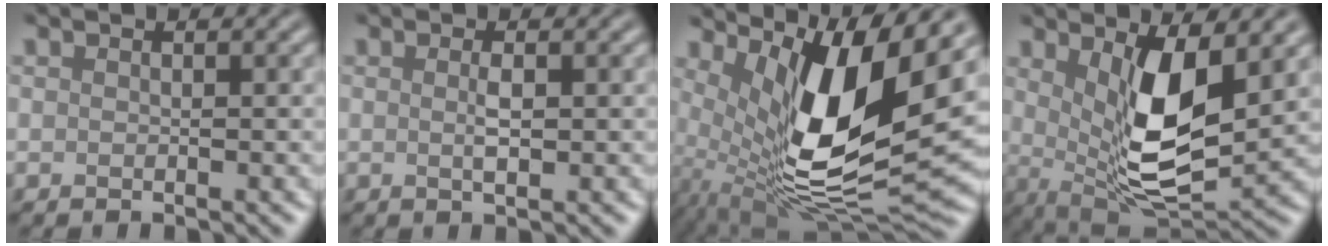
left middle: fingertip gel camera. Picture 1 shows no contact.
{"total": 1.2, "force": [0.0, 0.1, 1.2], "torque": [-0.028, -0.002, 0.001]}
{"total": 12.3, "force": [3.2, 4.0, 11.2], "torque": [-0.212, -0.014, 0.068]}
{"total": 8.0, "force": [1.8, 2.8, 7.2], "torque": [-0.137, -0.025, 0.037]}